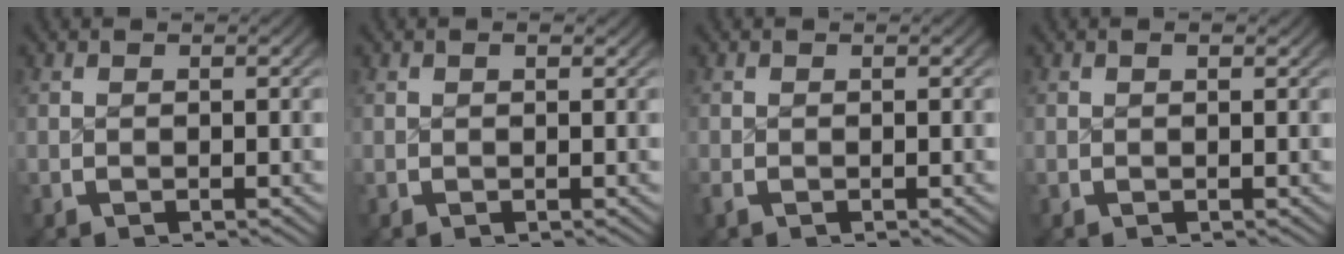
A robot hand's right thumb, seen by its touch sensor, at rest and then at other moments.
{"total": 0.0}
{"total": 0.6, "force": [-0.4, 0.4, 0.3], "torque": [-0.008, -0.003, -0.008]}
{"total": 0.0}